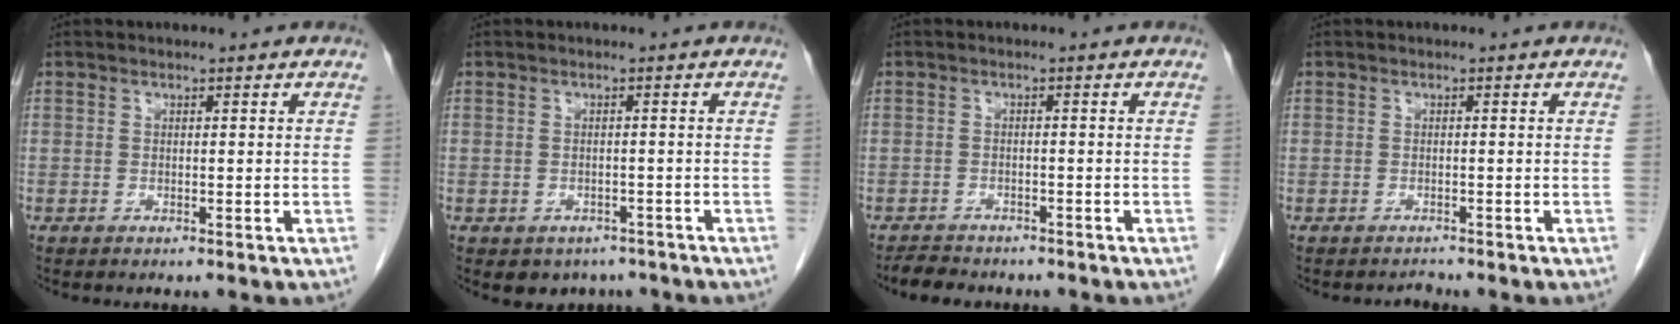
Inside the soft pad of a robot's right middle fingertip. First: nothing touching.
{"total": 4.1, "force": [-3.1, 2.7, 0.7], "torque": [0.000, 0.007, -0.036]}
{"total": 4.0, "force": [-3.6, 1.4, 1.1], "torque": [-0.025, -0.007, -0.054]}
{"total": 0.8, "force": [-0.7, 0.1, -0.4], "torque": [0.002, -0.006, -0.013]}